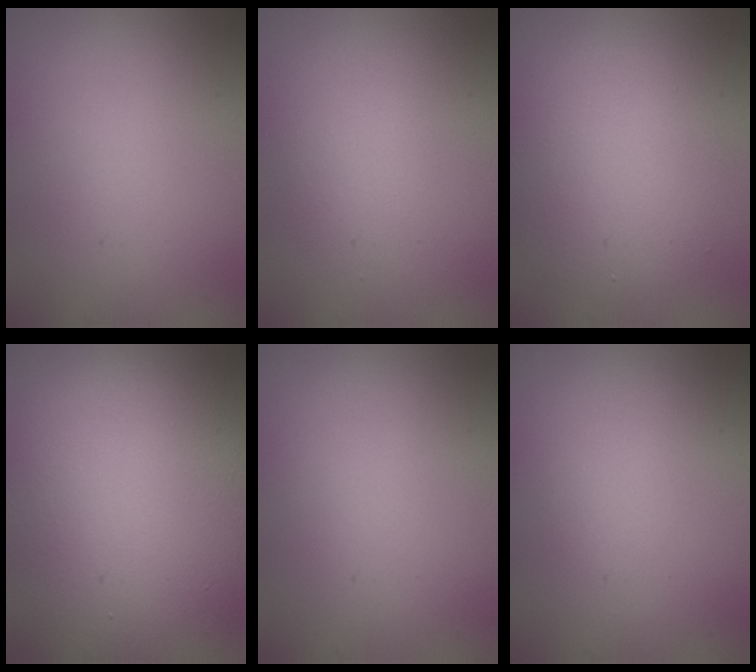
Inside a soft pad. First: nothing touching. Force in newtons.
{"total": 1.4, "press": 1.4, "slide": 0.1}
{"total": 5.2, "press": 5.2, "slide": 0.1}
{"total": 16.1, "press": 16.1, "slide": 0.8}
{"total": 0.0}
{"total": 0.5, "press": 0.5, "slide": 0.1}